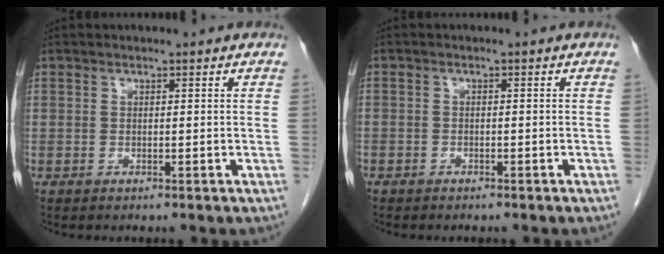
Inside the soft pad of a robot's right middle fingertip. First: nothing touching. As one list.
[{"total": 1.3, "force": [-1.0, 0.8, 0.2], "torque": [-0.009, 0.003, -0.017]}]